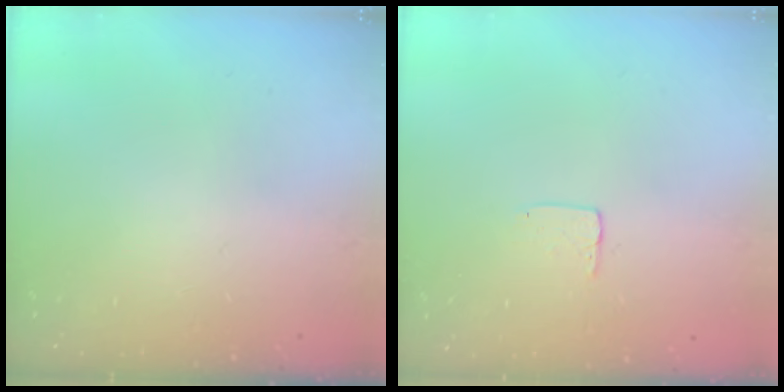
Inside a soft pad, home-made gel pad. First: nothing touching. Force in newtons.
{"total": 3.9, "press": 3.9, "slide": 0.1}